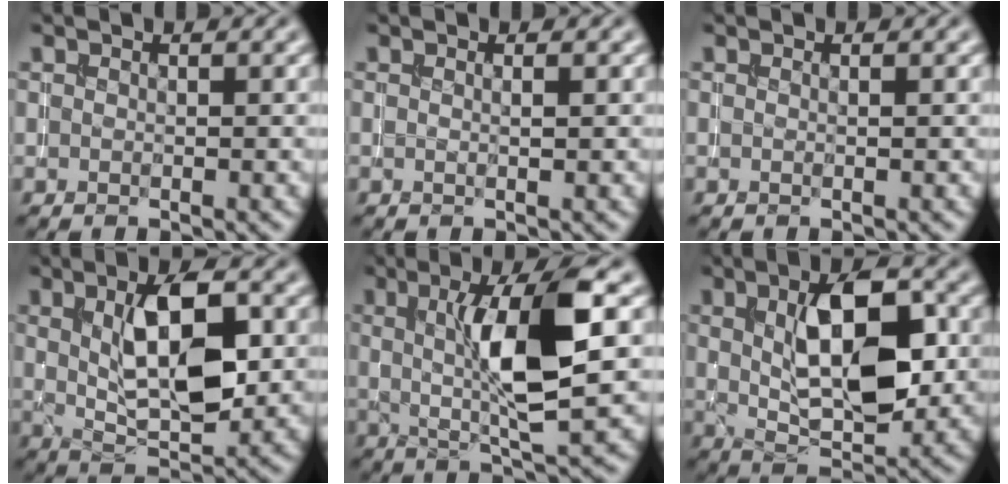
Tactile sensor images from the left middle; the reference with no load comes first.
{"total": 0.8, "force": [0.2, 0.1, 0.8], "torque": [-0.008, 0.003, 0.000]}
{"total": 0.0}
{"total": 7.7, "force": [1.4, 3.1, 6.9], "torque": [-0.118, 0.006, 0.025]}
{"total": 8.4, "force": [1.2, 1.7, 8.2], "torque": [-0.124, 0.003, 0.023]}
{"total": 8.6, "force": [1.5, 3.8, 7.6], "torque": [-0.126, 0.008, 0.023]}